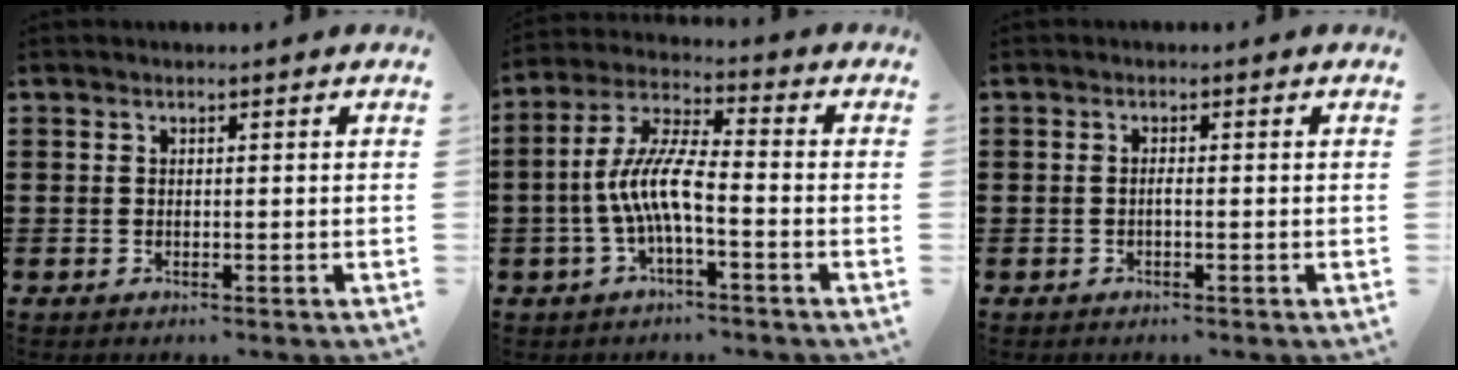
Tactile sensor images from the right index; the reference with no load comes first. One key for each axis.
{"total": 8.1, "fx": -2.3, "fy": 1.8, "fz": 7.6, "tx": -0.171, "ty": -0.011, "tz": -0.051}
{"total": 0.7, "fx": -0.3, "fy": 0.1, "fz": 0.6, "tx": -0.012, "ty": -0.002, "tz": -0.006}